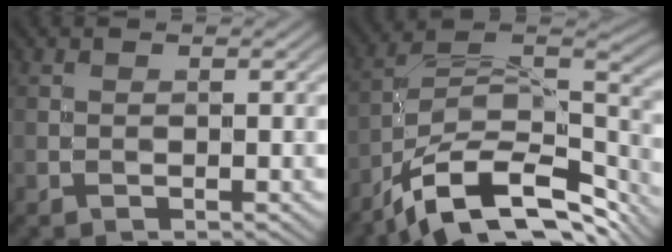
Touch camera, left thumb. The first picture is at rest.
{"total": 14.8, "force": [-9.7, 5.8, 9.6], "torque": [-0.198, -0.007, -0.162]}